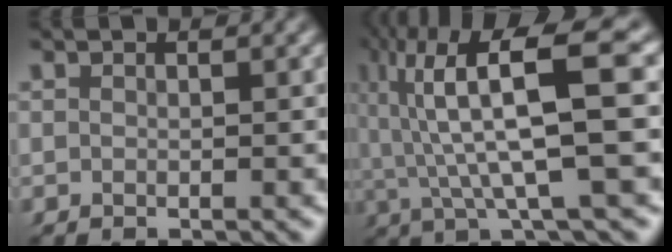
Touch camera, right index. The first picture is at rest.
{"total": 10.3, "force": [2.2, 3.8, 9.3], "torque": [-0.155, 0.004, 0.037]}